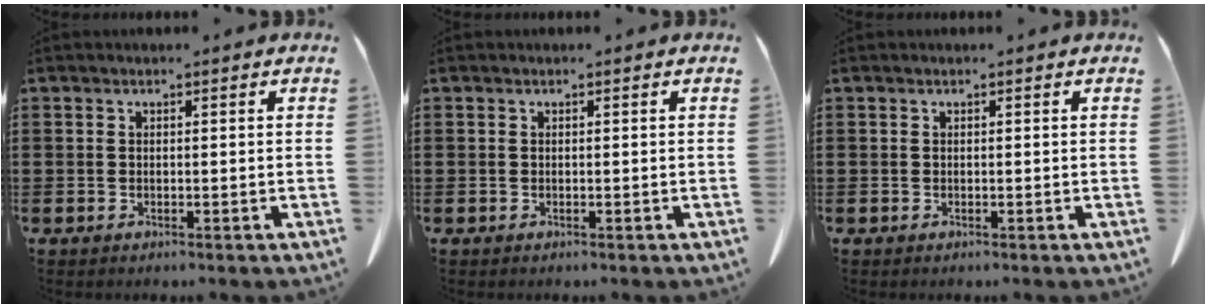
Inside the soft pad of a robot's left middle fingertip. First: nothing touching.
{"total": 0.0}
{"total": 0.0}